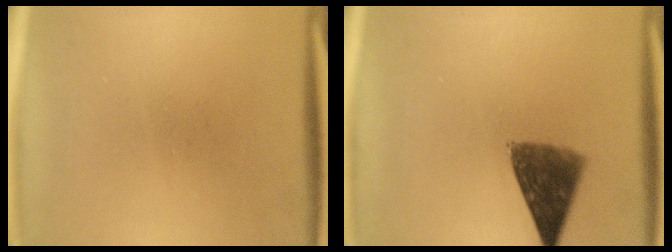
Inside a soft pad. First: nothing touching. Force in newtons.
{"total": 8.2}